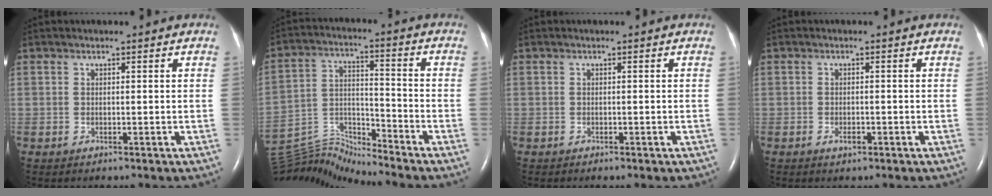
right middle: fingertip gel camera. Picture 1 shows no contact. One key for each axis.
{"total": 12.3, "fx": -12.3, "fy": -1.3, "fz": 0.6, "tx": -0.025, "ty": 0.045, "tz": -0.230}
{"total": 0.8, "fx": -0.5, "fy": 0.3, "fz": 0.4, "tx": -0.008, "ty": -0.001, "tz": -0.003}
{"total": 1.1, "fx": -0.5, "fy": 0.5, "fz": 0.8, "tx": -0.014, "ty": -0.001, "tz": -0.006}